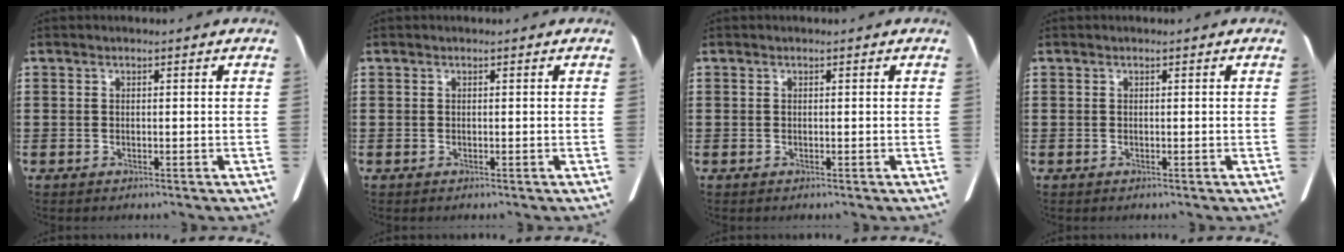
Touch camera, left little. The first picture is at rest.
{"total": 0.0}
{"total": 0.0}
{"total": 0.0}